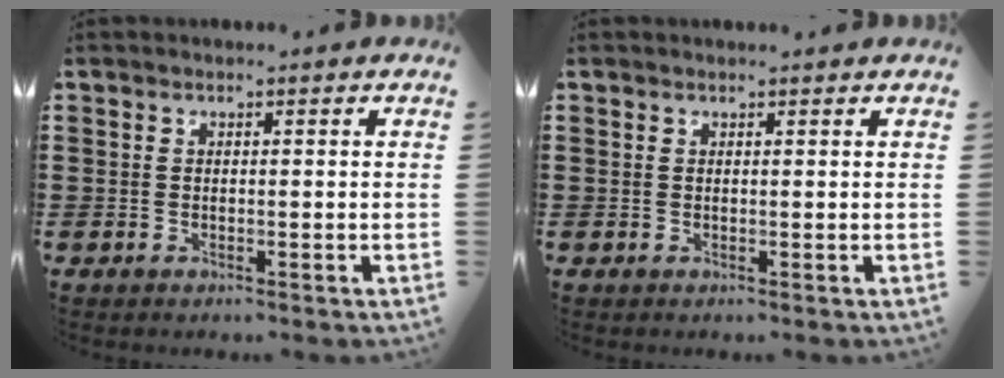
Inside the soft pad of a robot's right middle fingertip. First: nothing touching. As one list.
[{"total": 0.0}]